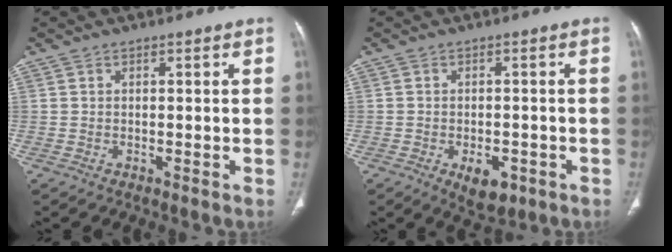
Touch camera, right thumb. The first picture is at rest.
{"total": 5.7, "force": [-2.4, 3.3, 4.0], "torque": [-0.047, 0.005, -0.024]}